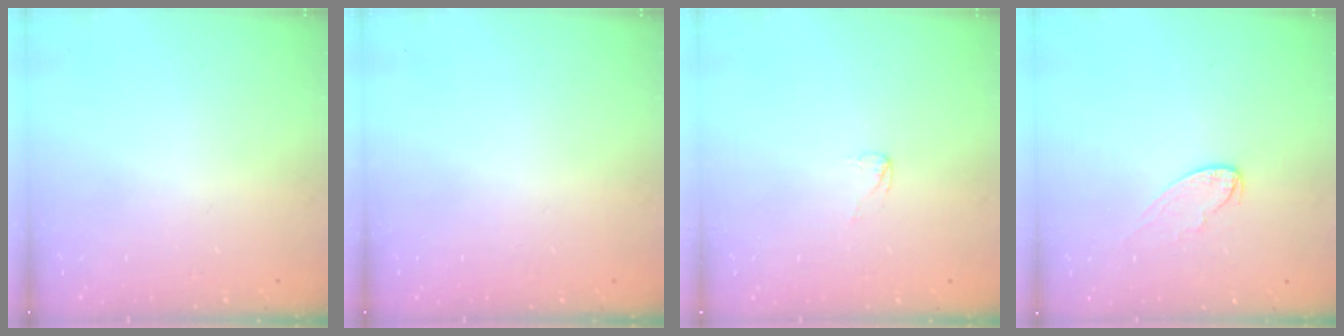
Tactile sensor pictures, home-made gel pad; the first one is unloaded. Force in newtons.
{"total": 0.0}
{"total": 2.6, "press": 2.6, "slide": 0.2}
{"total": 5.9, "press": 5.9, "slide": 0.2}